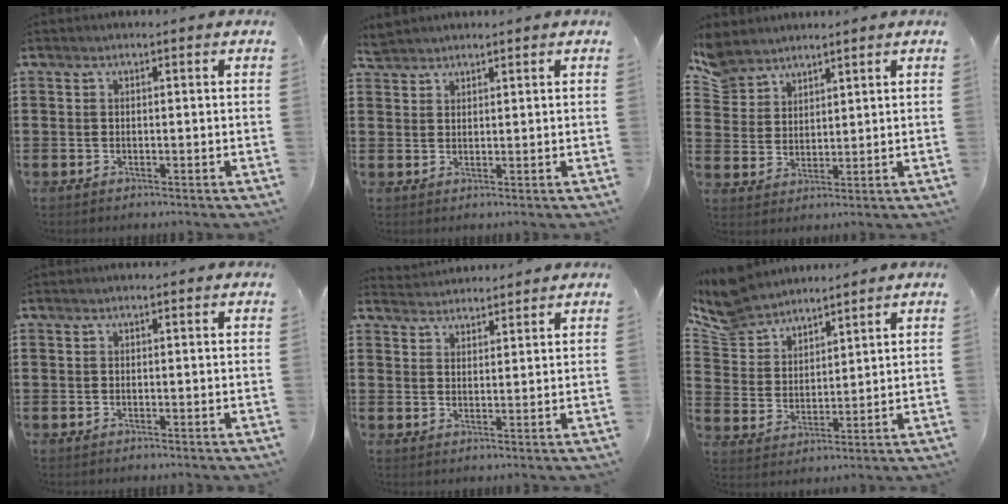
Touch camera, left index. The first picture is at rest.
{"total": 2.5, "force": [2.4, 0.6, 0.2], "torque": [-0.010, 0.001, 0.048]}
{"total": 5.3, "force": [4.6, 2.6, 0.3], "torque": [-0.032, -0.007, 0.090]}
{"total": 0.0}
{"total": 2.8, "force": [2.7, 0.1, -0.5], "torque": [0.001, -0.007, 0.053]}
{"total": 7.7, "force": [7.0, 2.8, 1.5], "torque": [-0.068, -0.026, 0.130]}